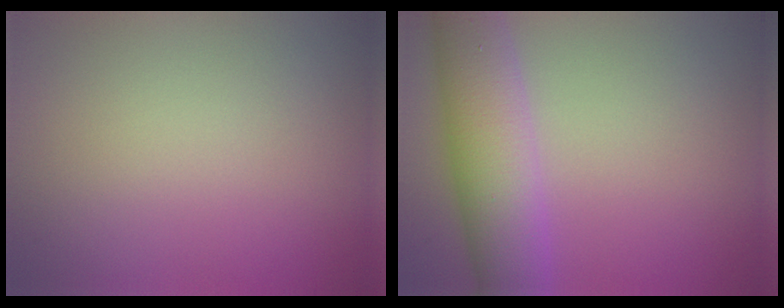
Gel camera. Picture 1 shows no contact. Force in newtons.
{"total": 8.1, "press": 8.1, "slide": 0.4}